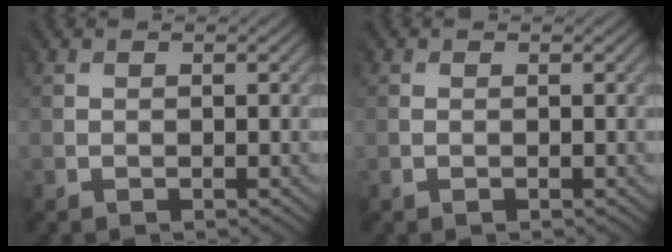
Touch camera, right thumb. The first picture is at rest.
{"total": 0.0}